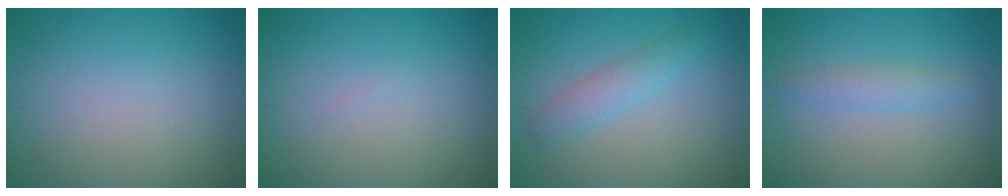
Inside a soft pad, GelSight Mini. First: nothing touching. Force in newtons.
{"total": 0.0}
{"total": 2.3, "press": 2.3, "slide": 0.0}
{"total": 1.8, "press": 1.8, "slide": 0.2}